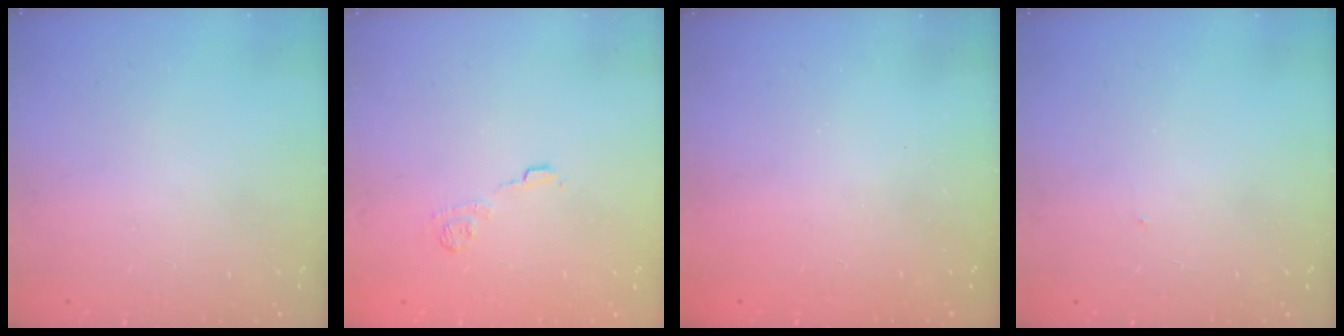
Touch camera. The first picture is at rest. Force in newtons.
{"total": 8.7, "press": 8.6, "slide": 1.3}
{"total": 2.3, "press": 2.1, "slide": 0.8}
{"total": 0.6, "press": 0.6, "slide": 0.1}